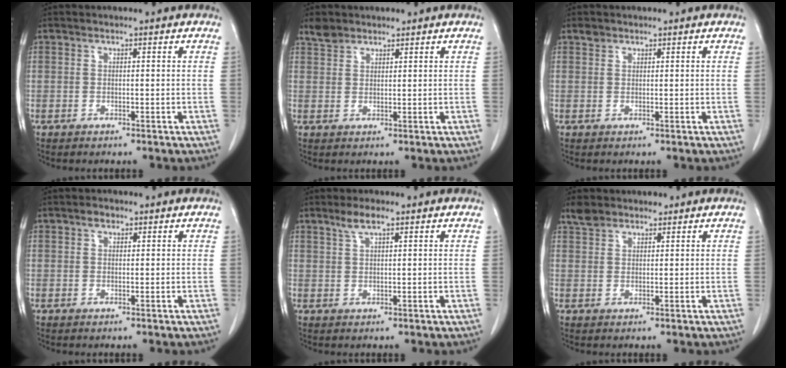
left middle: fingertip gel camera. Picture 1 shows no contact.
{"total": 2.7, "force": [2.3, 1.3, 0.4], "torque": [-0.015, 0.010, 0.045]}
{"total": 1.0, "force": [0.8, 0.6, 0.1], "torque": [-0.002, 0.005, 0.013]}
{"total": 1.3, "force": [0.8, 0.8, 0.6], "torque": [-0.013, 0.005, 0.013]}
{"total": 2.9, "force": [2.0, 0.5, 2.0], "torque": [-0.045, 0.004, 0.041]}
{"total": 3.2, "force": [2.7, 1.6, 0.7], "torque": [-0.019, 0.013, 0.050]}